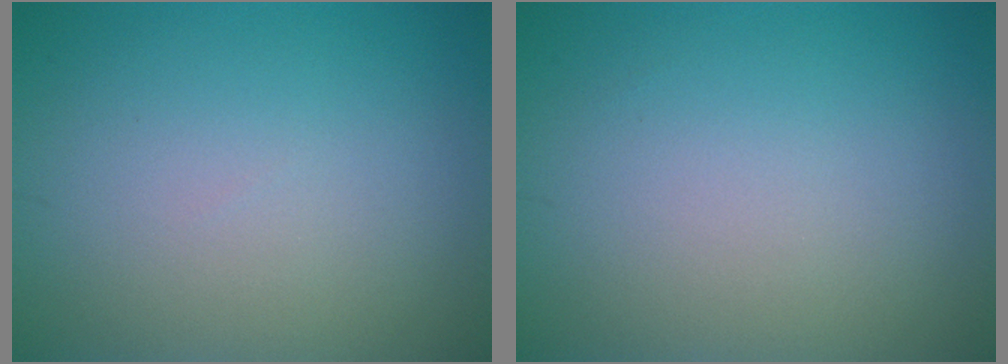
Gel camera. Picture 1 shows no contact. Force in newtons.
{"total": 0.0}